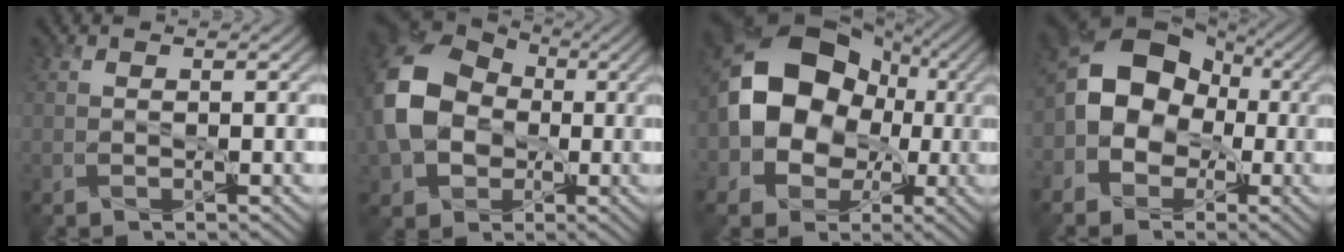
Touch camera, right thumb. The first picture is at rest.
{"total": 13.6, "force": [-0.6, 11.0, 8.0], "torque": [-0.218, -0.015, -0.008]}
{"total": 14.5, "force": [-0.5, 11.9, 8.4], "torque": [-0.149, 0.002, -0.026]}
{"total": 10.0, "force": [-1.5, 8.2, 5.4], "torque": [-0.093, 0.002, -0.050]}